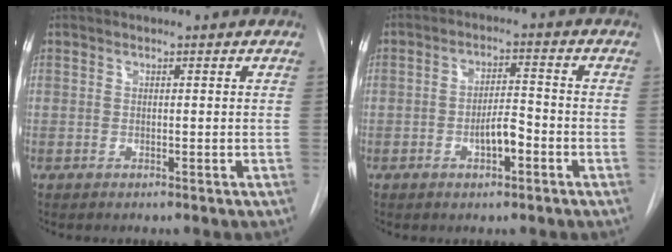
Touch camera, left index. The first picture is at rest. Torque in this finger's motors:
{"motor_torque": [0.21, 0.10, 0.10, 0.04]}